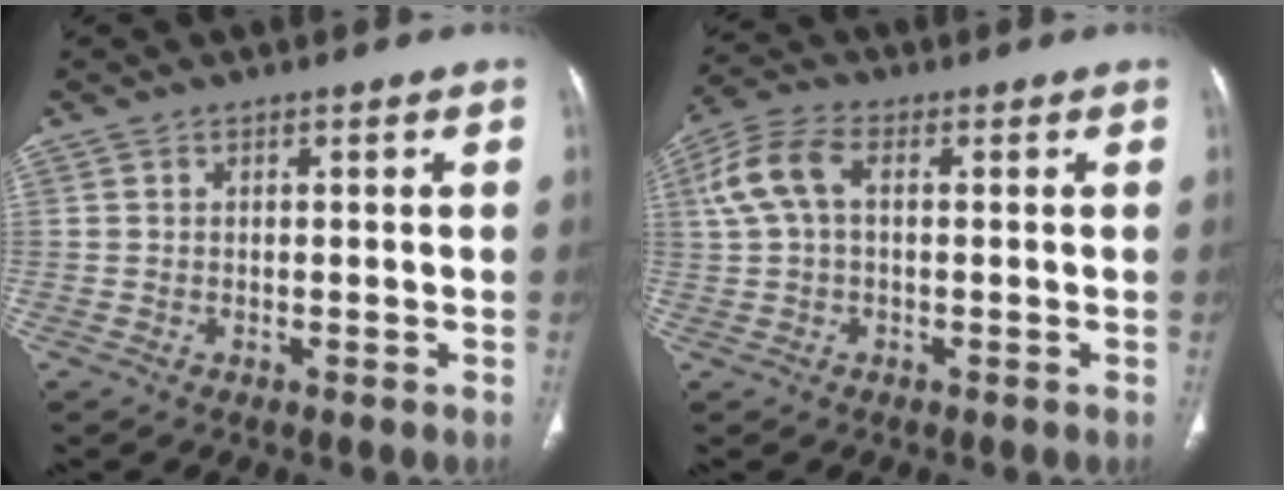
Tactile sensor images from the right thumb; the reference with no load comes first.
{"total": 7.5, "force": [1.2, 4.2, 6.1], "torque": [-0.142, 0.027, 0.021]}